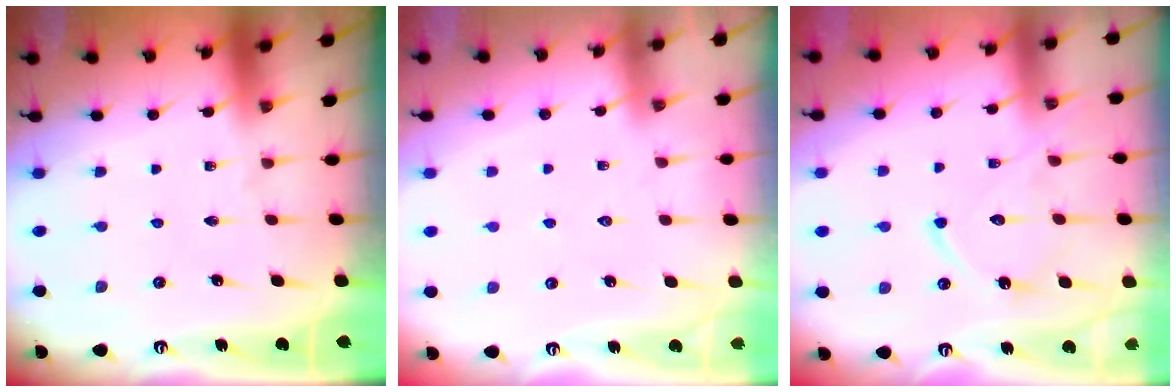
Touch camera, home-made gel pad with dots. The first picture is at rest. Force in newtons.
{"total": 2.9, "press": 2.9, "slide": 0.4}
{"total": 12.5, "press": 12.4, "slide": 1.1}